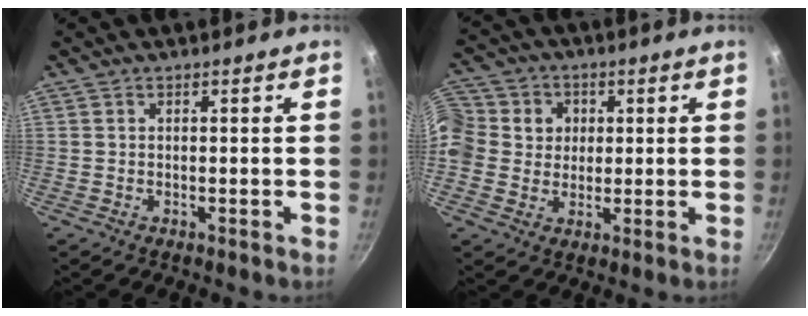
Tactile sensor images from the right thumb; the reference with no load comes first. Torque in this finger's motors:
{"motor_torque": [-0.15, 0.43, 0.39, 0.58, 0.09]}